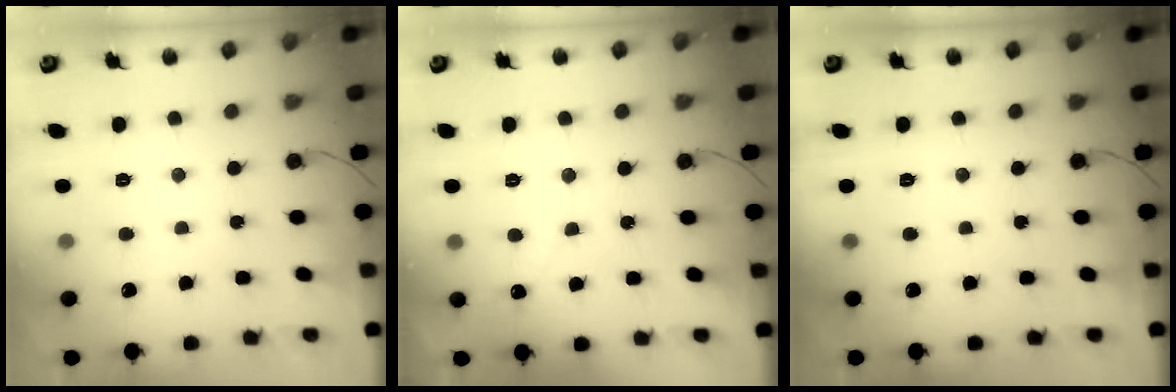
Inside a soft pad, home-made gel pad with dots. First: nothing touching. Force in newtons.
{"total": 1.7, "press": 1.7, "slide": 0.0}
{"total": 0.0}